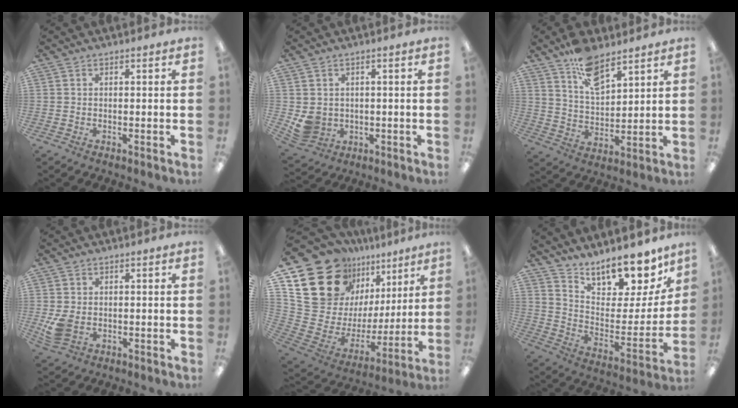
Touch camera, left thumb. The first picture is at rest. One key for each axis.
{"total": 4.6, "fx": 0.8, "fy": 4.3, "fz": 1.5, "tx": -0.042, "ty": -0.004, "tz": 0.017}
{"total": 10.9, "fx": 7.9, "fy": 4.7, "fz": 5.8, "tx": -0.094, "ty": -0.044, "tz": 0.142}
{"total": 5.3, "fx": -0.5, "fy": 3.8, "fz": 3.8, "tx": -0.082, "ty": -0.005, "tz": -0.012}
{"total": 21.8, "fx": 14.0, "fy": 14.5, "fz": 8.6, "tx": -0.150, "ty": -0.100, "tz": 0.278}
{"total": 15.1, "fx": 13.3, "fy": 5.3, "fz": 4.8, "tx": -0.075, "ty": -0.117, "tz": 0.234}